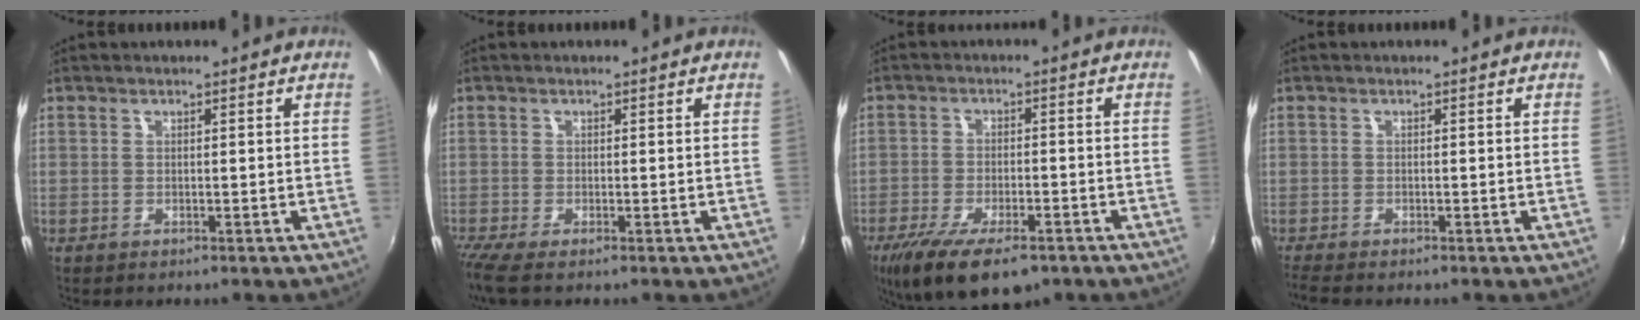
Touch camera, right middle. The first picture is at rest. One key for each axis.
{"total": 2.0, "fx": -1.2, "fy": -0.3, "fz": 1.6, "tx": -0.041, "ty": -0.007, "tz": -0.030}
{"total": 14.1, "fx": -9.2, "fy": 5.3, "fz": 9.2, "tx": -0.194, "ty": -0.041, "tz": -0.150}
{"total": 2.3, "fx": -2.0, "fy": 0.2, "fz": 1.0, "tx": -0.025, "ty": -0.014, "tz": -0.038}